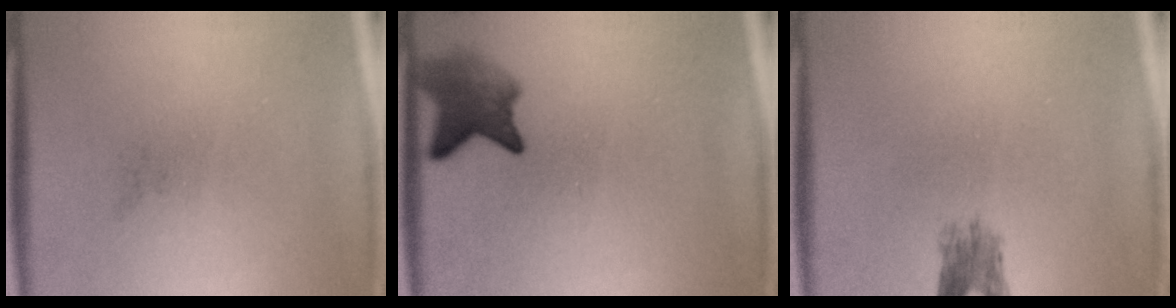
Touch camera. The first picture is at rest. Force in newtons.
{"total": 5.0}
{"total": 2.5}